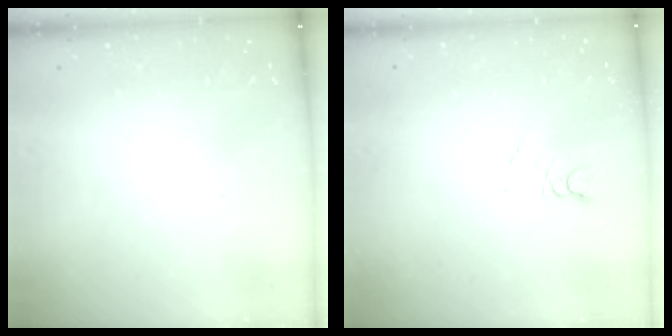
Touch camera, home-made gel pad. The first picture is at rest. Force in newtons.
{"total": 2.6, "press": 2.6, "slide": 0.4}